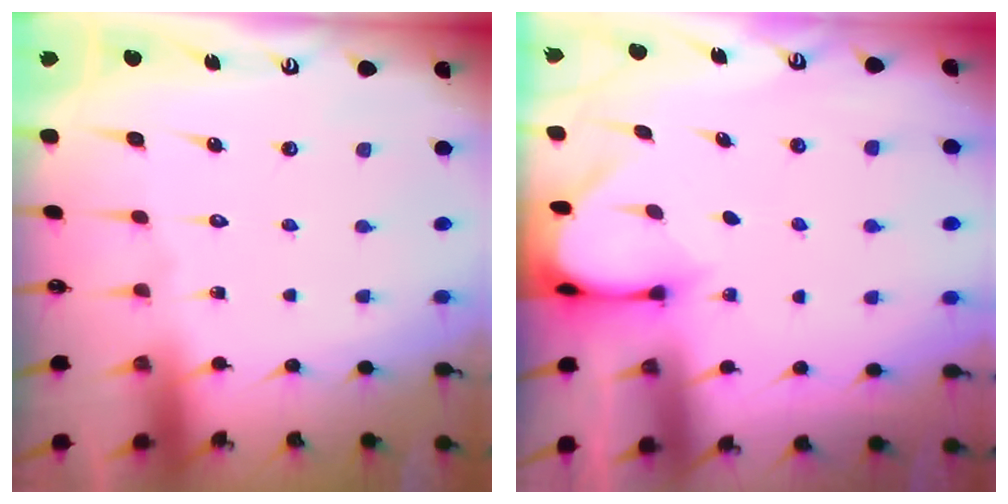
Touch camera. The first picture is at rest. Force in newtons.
{"total": 3.2, "press": 3.2, "slide": 0.3}